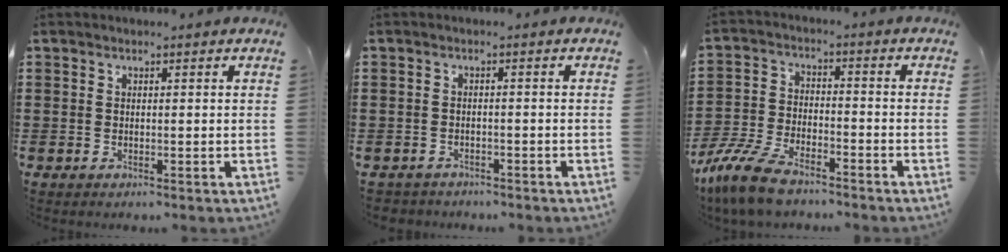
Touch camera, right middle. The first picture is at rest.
{"total": 1.6, "force": [-1.6, 0.4, -0.2], "torque": [-0.003, 0.000, -0.036]}
{"total": 8.7, "force": [-7.2, 2.4, 4.2], "torque": [-0.098, 0.010, -0.142]}